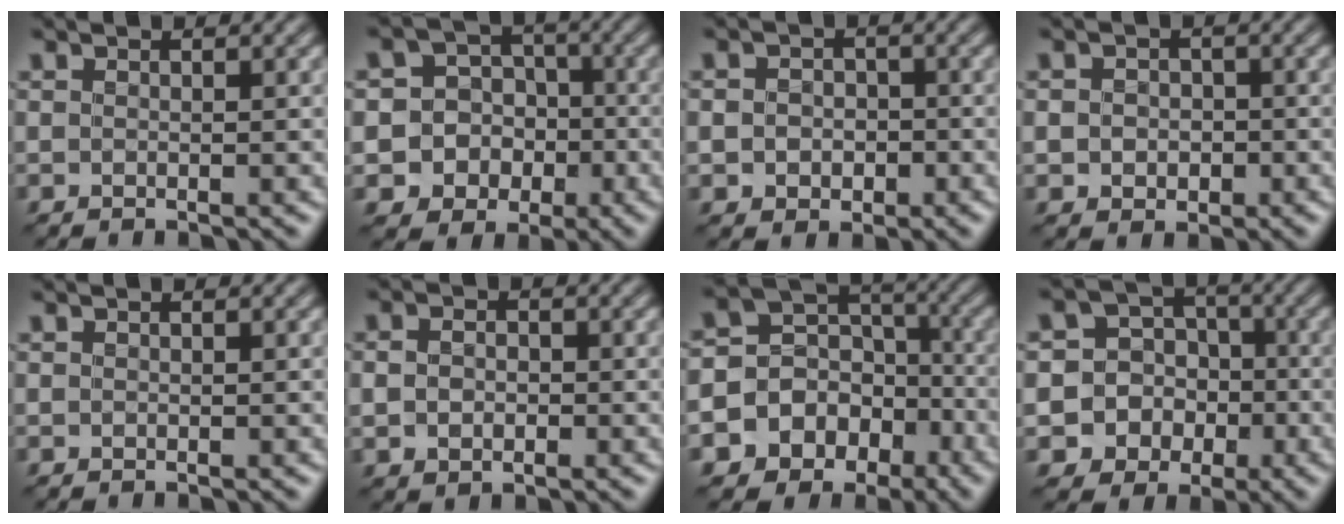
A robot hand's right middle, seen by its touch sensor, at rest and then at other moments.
{"total": 7.9, "force": [-2.7, 7.3, 1.7], "torque": [-0.024, 0.002, -0.059]}
{"total": 3.0, "force": [-0.5, 2.6, 1.4], "torque": [-0.004, -0.005, -0.014]}
{"total": 2.6, "force": [-0.4, 2.3, 1.3], "torque": [-0.008, -0.005, -0.010]}
{"total": 0.0}
{"total": 2.5, "force": [-0.2, 1.9, 1.5], "torque": [-0.028, -0.003, -0.002]}
{"total": 12.4, "force": [-6.3, 10.3, 3.0], "torque": [-0.069, -0.014, -0.112]}
{"total": 9.1, "force": [-3.1, 8.4, 1.7], "torque": [-0.036, -0.006, -0.069]}